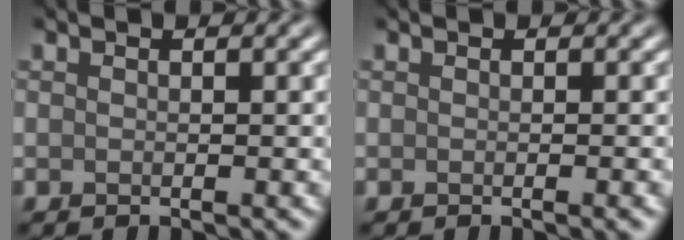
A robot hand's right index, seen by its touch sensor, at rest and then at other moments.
{"total": 1.2, "force": [-0.2, 0.4, 1.1], "torque": [-0.008, 0.001, -0.004]}